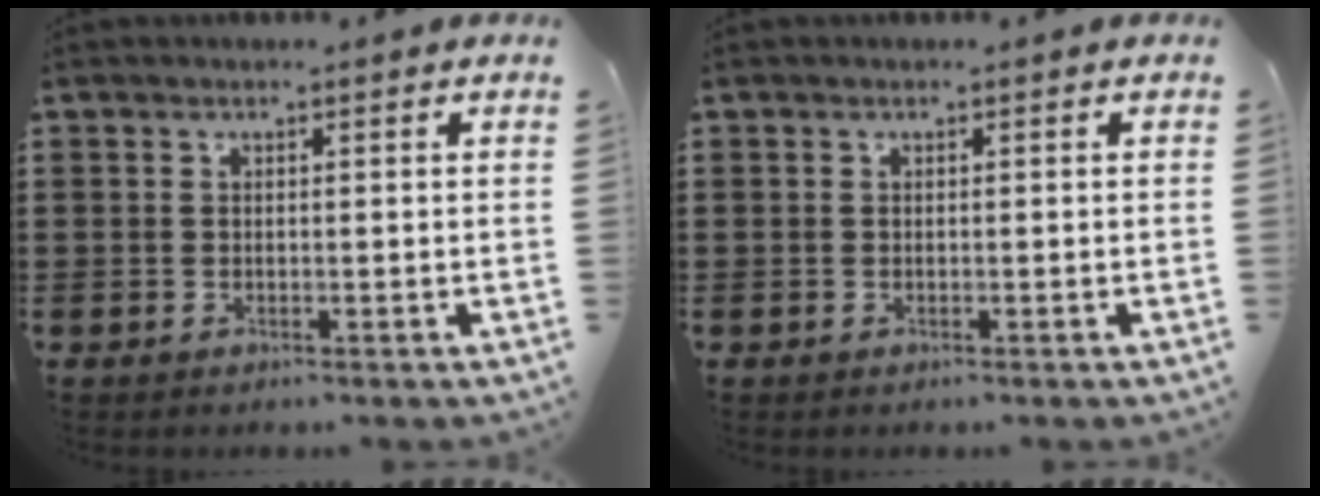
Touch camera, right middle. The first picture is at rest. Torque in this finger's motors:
{"motor_torque": [0.00, 0.00, 0.00, 0.00]}